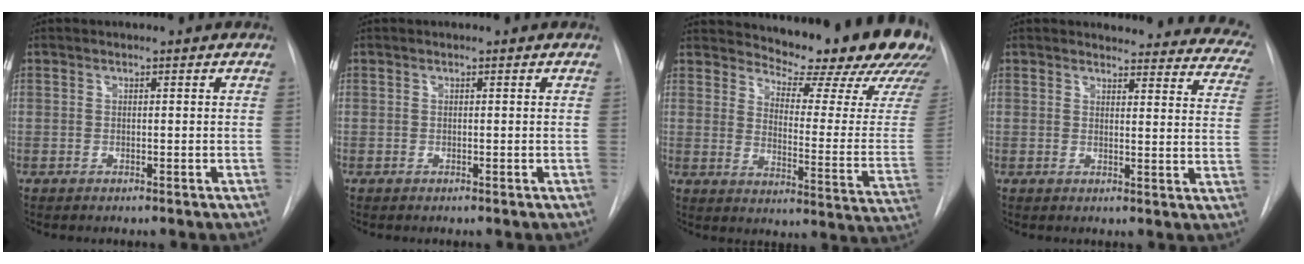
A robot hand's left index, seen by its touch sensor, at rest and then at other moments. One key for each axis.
{"total": 0.0}
{"total": 23.3, "fx": 20.6, "fy": 3.6, "fz": 10.1, "tx": -0.148, "ty": -0.110, "tz": 0.242}
{"total": 20.3, "fx": 19.2, "fy": 5.0, "fz": 4.4, "tx": -0.029, "ty": -0.081, "tz": 0.186}